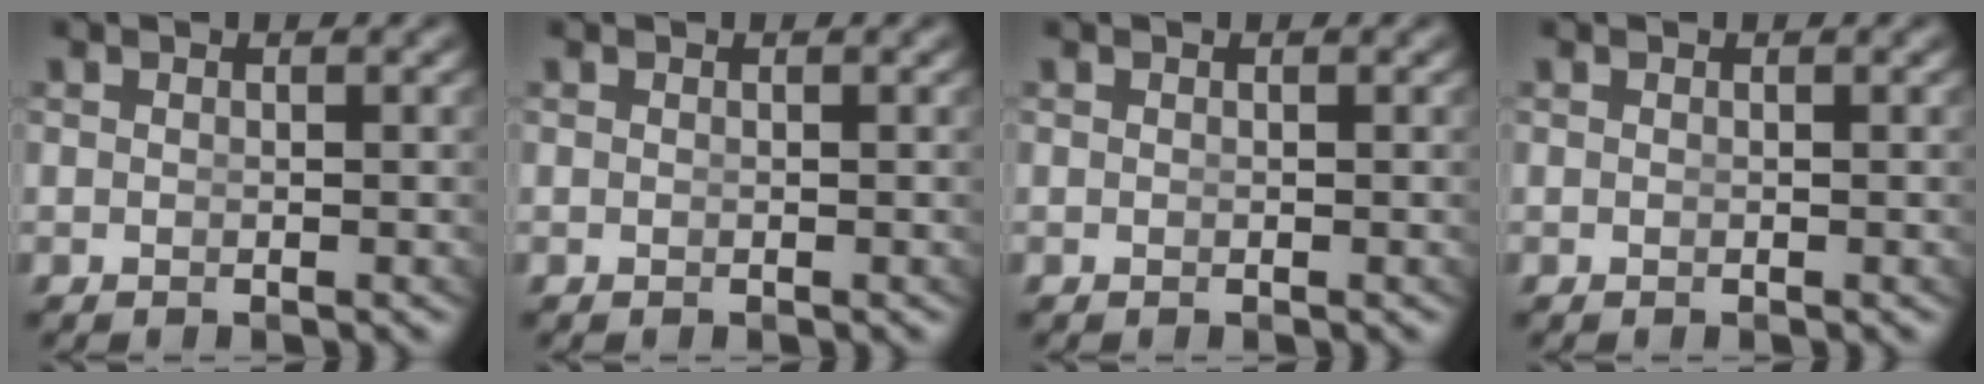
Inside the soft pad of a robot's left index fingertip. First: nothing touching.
{"total": 0.0}
{"total": 0.0}
{"total": 0.0}